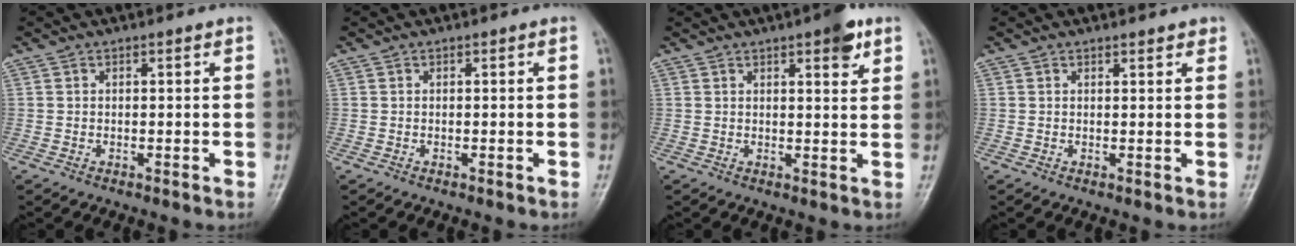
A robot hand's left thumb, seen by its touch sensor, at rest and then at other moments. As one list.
[{"total": 0.0}, {"total": 5.2, "force": [3.0, 1.5, 3.9], "torque": [-0.043, -0.012, 0.035]}, {"total": 1.4, "force": [1.2, 0.5, 0.6], "torque": [-0.004, -0.007, 0.014]}]